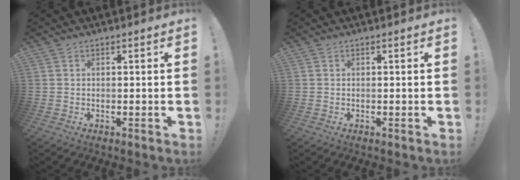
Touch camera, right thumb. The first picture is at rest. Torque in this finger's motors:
{"motor_torque": [-0.01, 0.01, -0.02, 0.01, 0.00]}